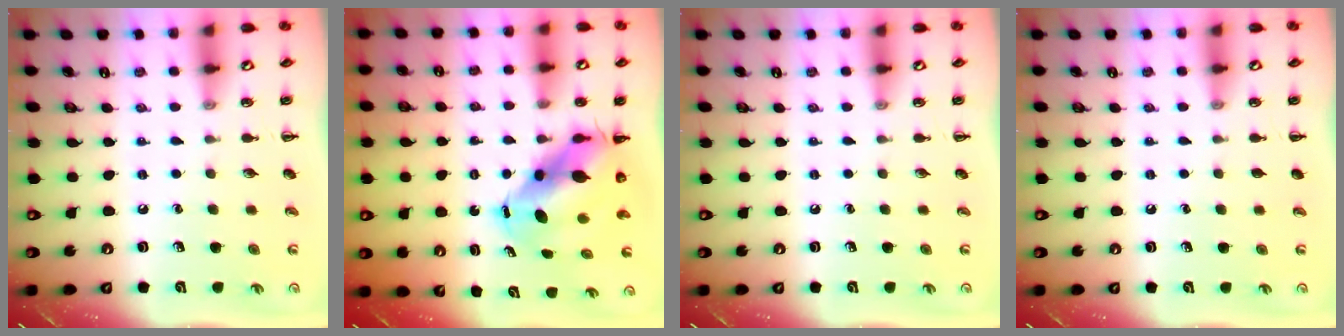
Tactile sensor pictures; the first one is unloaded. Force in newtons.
{"total": 10.0, "press": 9.6, "slide": 3.1}
{"total": 0.0}
{"total": 0.0}